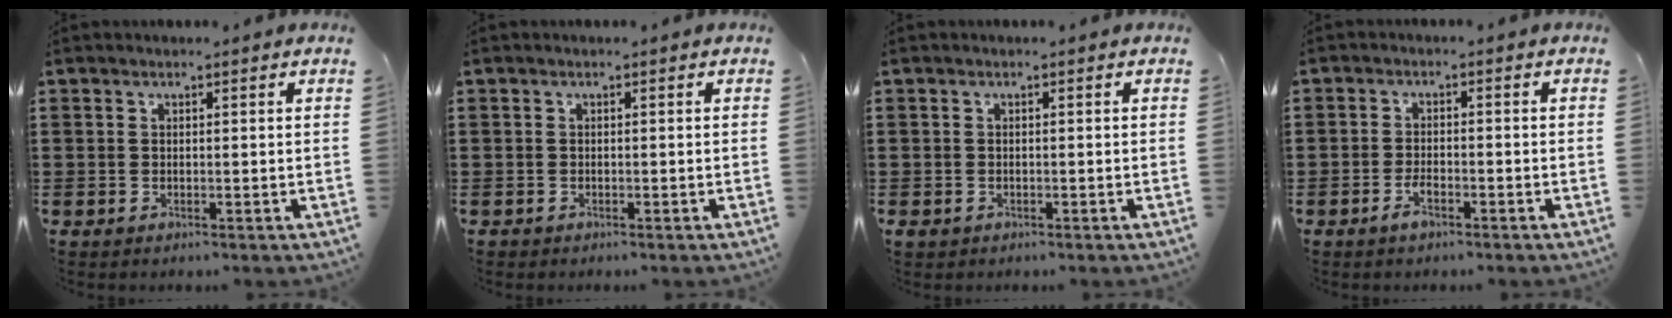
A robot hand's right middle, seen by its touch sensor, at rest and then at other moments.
{"total": 0.6, "force": [-0.4, 0.4, -0.1], "torque": [0.002, 0.005, -0.012]}
{"total": 0.5, "force": [-0.3, 0.4, 0.1], "torque": [-0.005, -0.001, -0.007]}
{"total": 2.5, "force": [-1.7, 1.0, 1.5], "torque": [-0.035, 0.000, -0.034]}